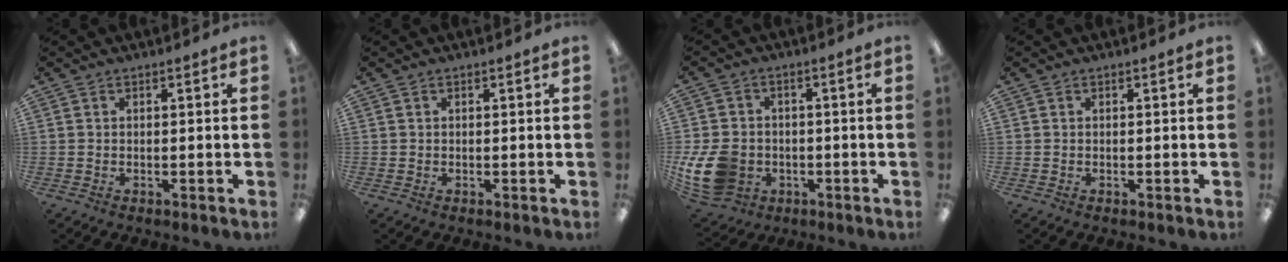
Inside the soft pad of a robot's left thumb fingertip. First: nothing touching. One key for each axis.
{"total": 0.0}
{"total": 12.5, "fx": -3.1, "fy": 9.8, "fz": 7.1, "tx": -0.155, "ty": 0.016, "tz": -0.054}
{"total": 0.0}